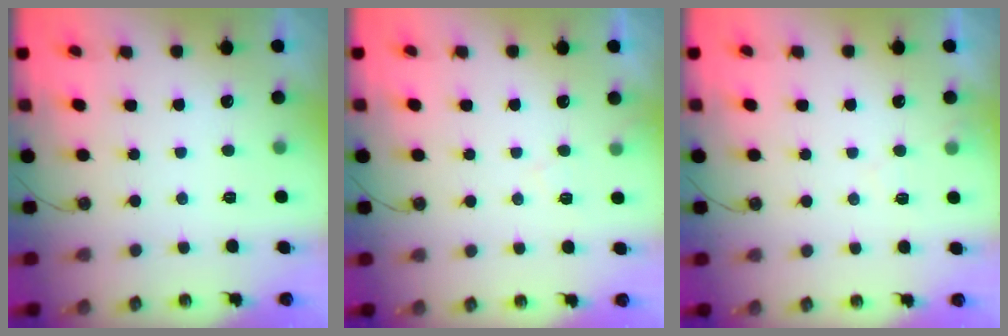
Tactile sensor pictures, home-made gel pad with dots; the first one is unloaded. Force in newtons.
{"total": 4.4, "press": 4.3, "slide": 0.7}
{"total": 5.5, "press": 5.4, "slide": 0.8}